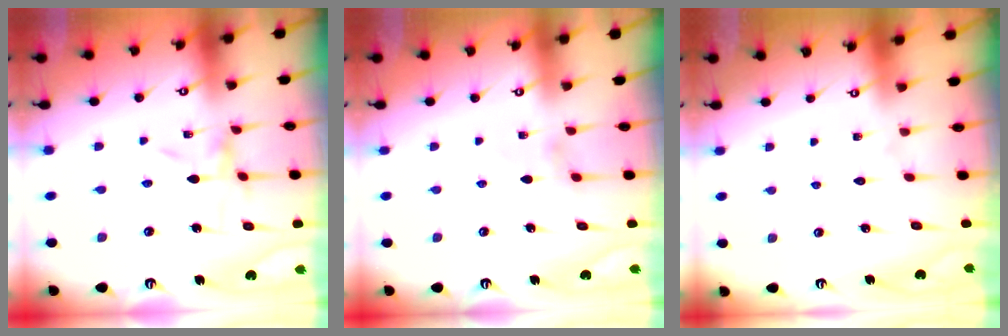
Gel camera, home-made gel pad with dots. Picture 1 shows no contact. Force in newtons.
{"total": 0.7, "press": 0.6, "slide": 0.3}
{"total": 1.6, "press": 1.6, "slide": 0.2}